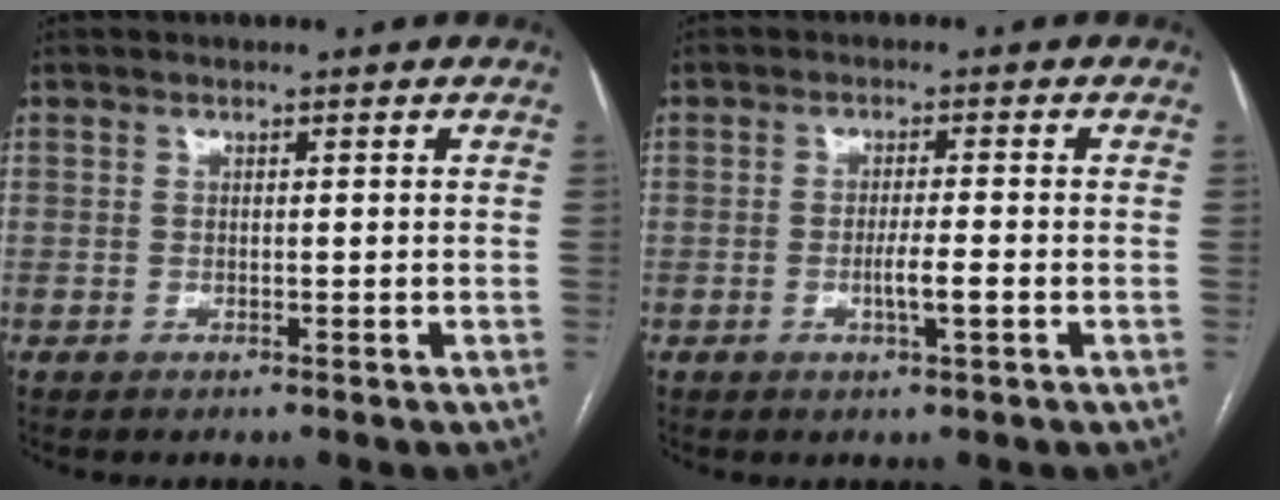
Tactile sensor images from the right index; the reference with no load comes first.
{"total": 3.4, "force": [-1.1, 0.0, 3.2], "torque": [-0.056, -0.003, -0.018]}